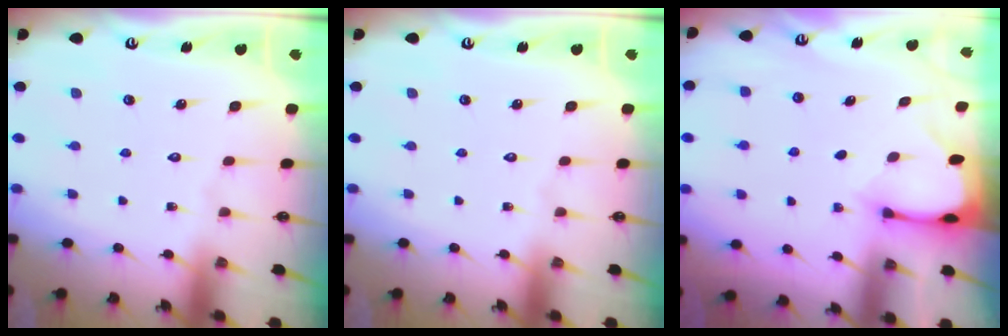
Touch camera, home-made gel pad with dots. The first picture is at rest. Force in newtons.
{"total": 0.0}
{"total": 2.7, "press": 2.7, "slide": 0.3}